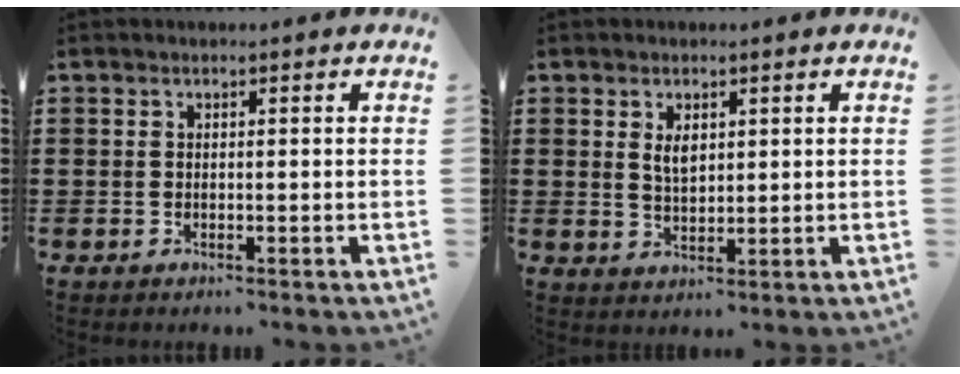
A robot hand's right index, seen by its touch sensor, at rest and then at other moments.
{"total": 2.9, "force": [1.4, 1.6, 2.1], "torque": [-0.036, 0.003, 0.023]}